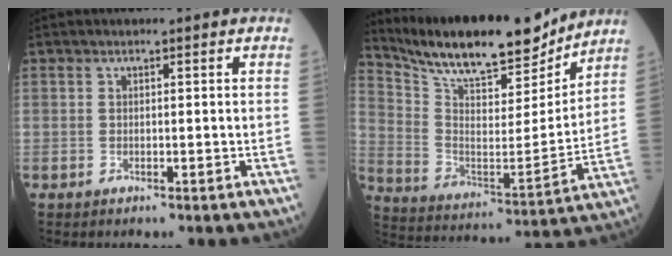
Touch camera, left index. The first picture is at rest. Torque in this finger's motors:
{"motor_torque": [0.09, -0.71, 0.29, 0.04]}